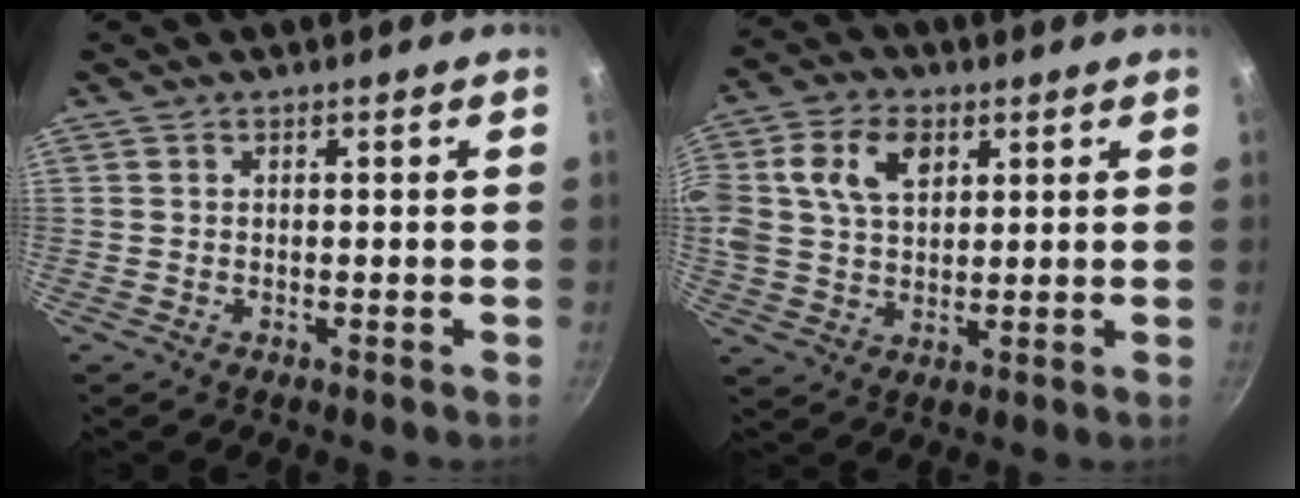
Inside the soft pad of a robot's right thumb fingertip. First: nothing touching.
{"total": 12.3, "force": [4.0, 8.5, 8.0], "torque": [-0.147, 0.012, 0.068]}